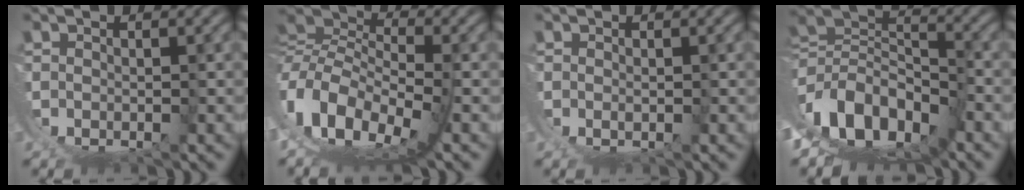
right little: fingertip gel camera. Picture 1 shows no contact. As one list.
[{"total": 11.0, "force": [2.5, 6.9, 8.2], "torque": [-0.190, -0.036, 0.053]}, {"total": 1.1, "force": [0.6, -0.9, 0.4], "torque": [-0.002, 0.001, 0.012]}, {"total": 13.2, "force": [-0.1, 9.4, 9.2], "torque": [-0.191, -0.042, 0.008]}]